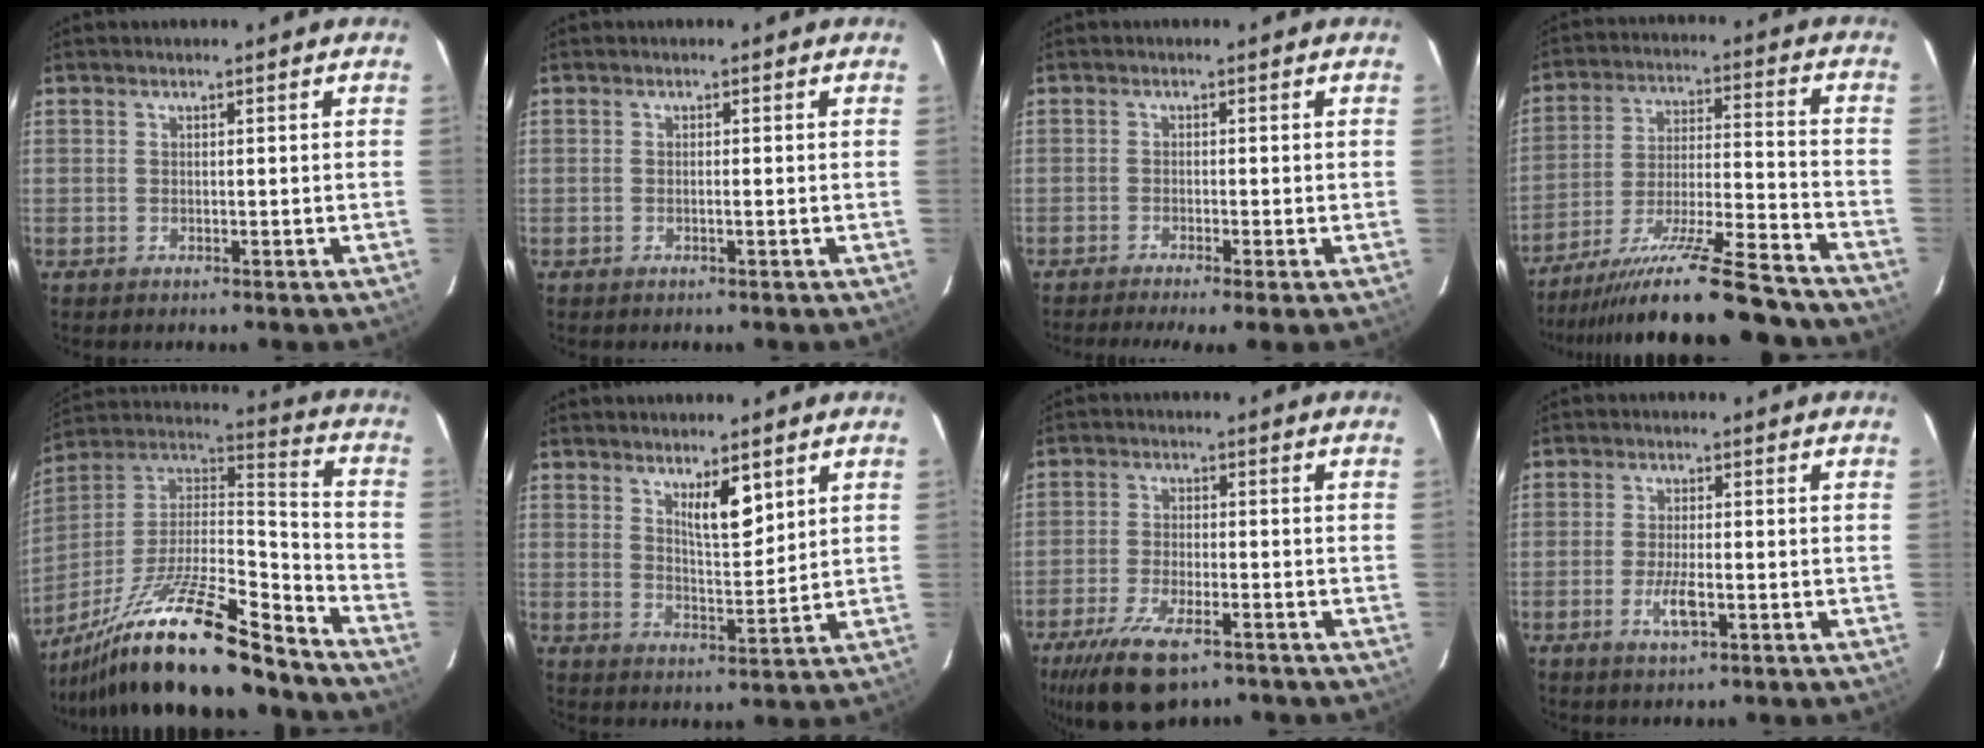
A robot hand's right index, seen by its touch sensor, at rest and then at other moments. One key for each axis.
{"total": 0.7, "fx": -0.2, "fy": 0.1, "fz": 0.7, "tx": -0.015, "ty": 0.001, "tz": -0.003}
{"total": 6.8, "fx": -4.4, "fy": 0.6, "fz": 5.0, "tx": -0.086, "ty": -0.009, "tz": -0.072}
{"total": 22.7, "fx": -19.2, "fy": 0.8, "fz": 12.0, "tx": -0.184, "ty": -0.020, "tz": -0.313}
{"total": 24.9, "fx": -19.4, "fy": 3.5, "fz": 15.1, "tx": -0.268, "ty": -0.003, "tz": -0.344}
{"total": 5.8, "fx": 3.2, "fy": 1.4, "fz": 4.6, "tx": -0.081, "ty": -0.009, "tz": 0.061}
{"total": 10.7, "fx": -7.0, "fy": 3.4, "fz": 7.3, "tx": -0.136, "ty": -0.018, "tz": -0.120}
{"total": 4.2, "fx": -1.5, "fy": 1.0, "fz": 3.8, "tx": -0.078, "ty": -0.003, "tz": -0.025}